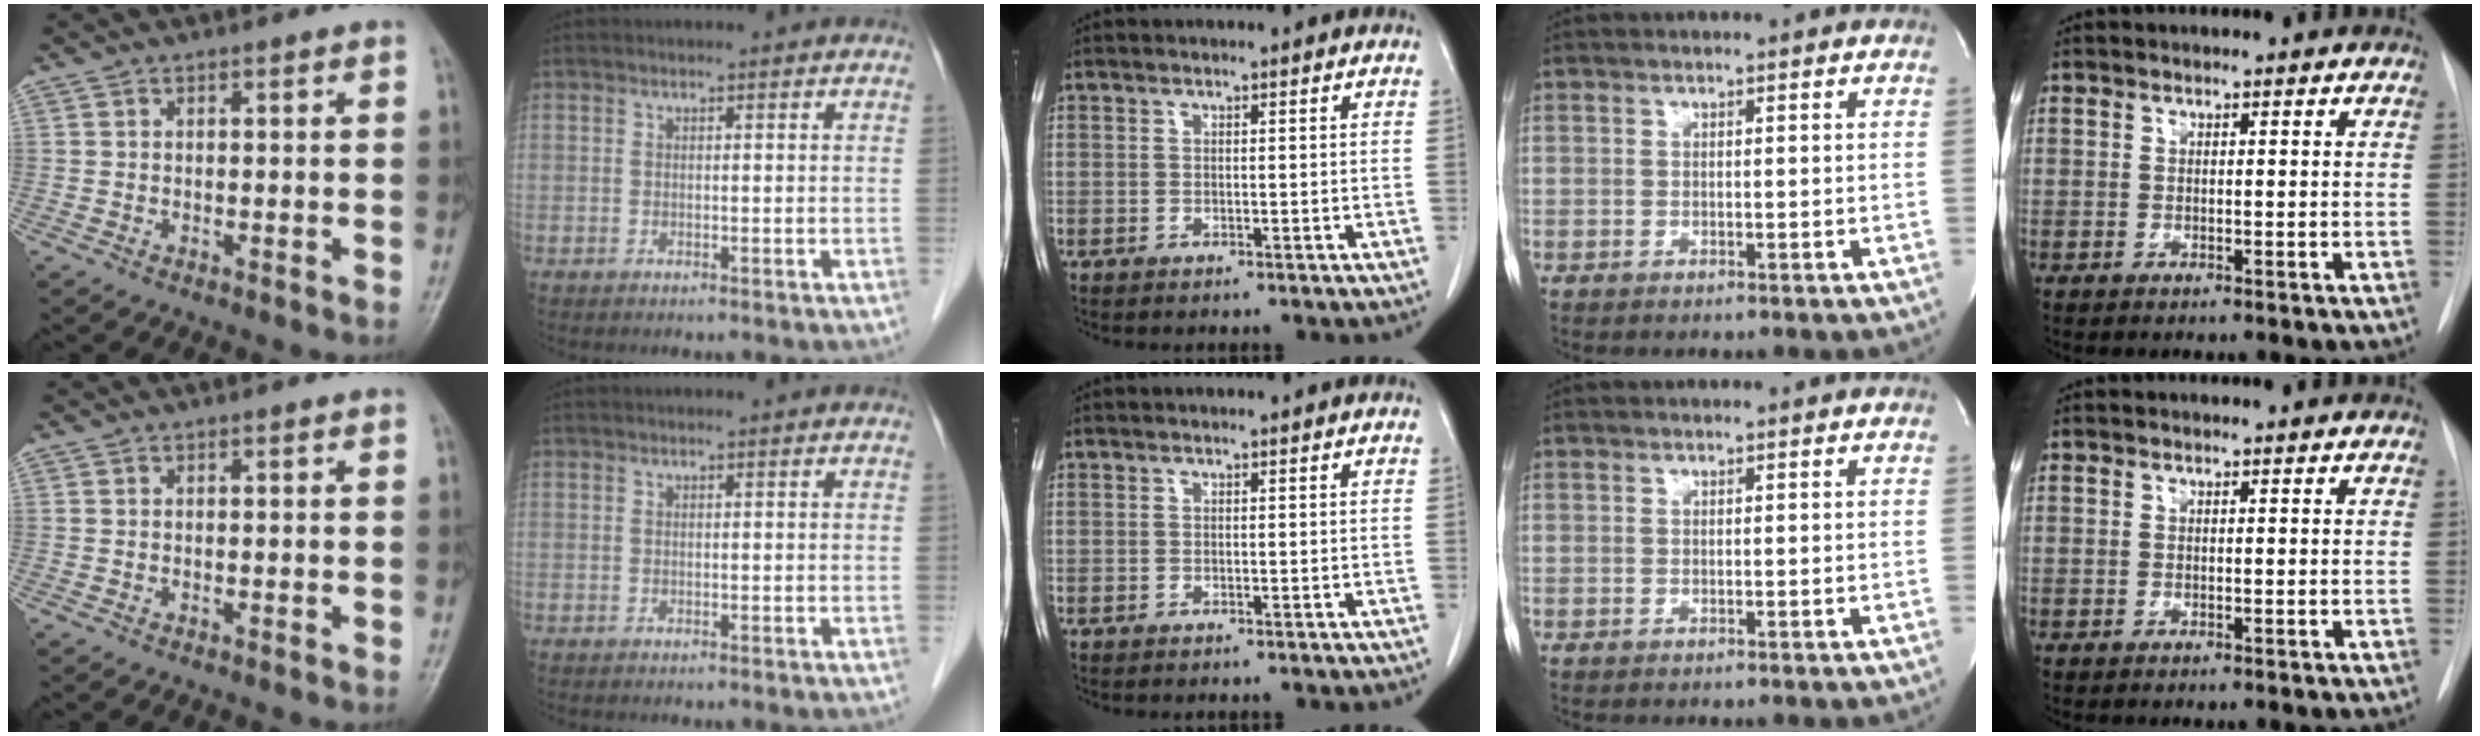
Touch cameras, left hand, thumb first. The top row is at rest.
{}